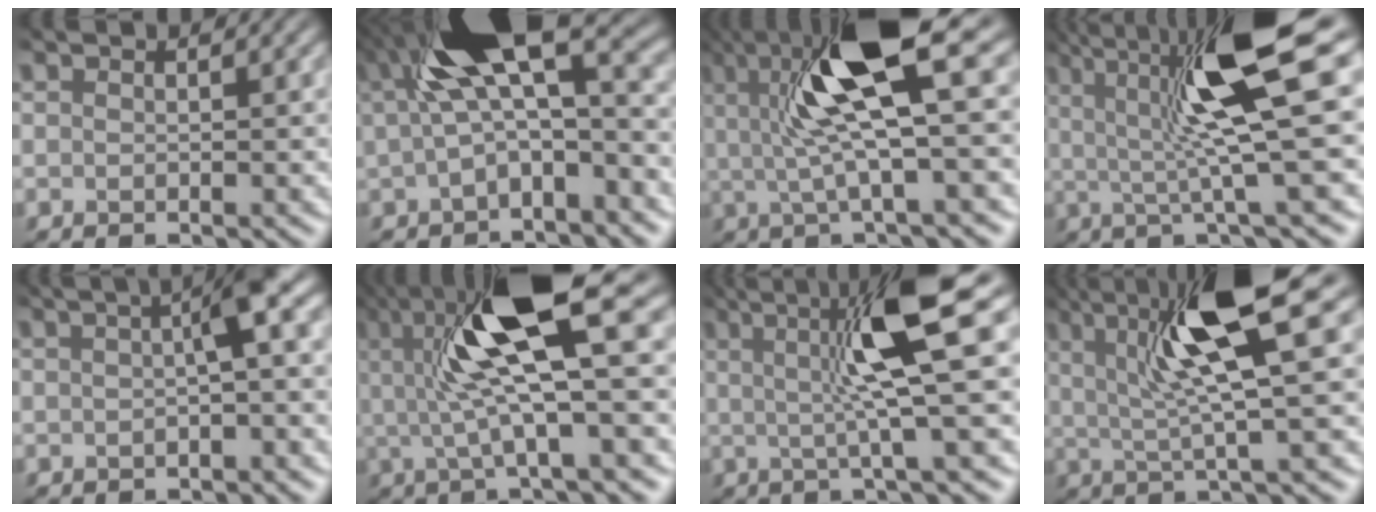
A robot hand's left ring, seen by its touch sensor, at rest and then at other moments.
{"total": 8.3, "force": [1.6, 3.1, 7.5], "torque": [-0.132, 0.009, 0.021]}
{"total": 8.4, "force": [2.5, 1.7, 7.8], "torque": [-0.152, -0.003, 0.051]}
{"total": 9.3, "force": [1.7, 1.5, 9.0], "torque": [-0.151, 0.000, 0.030]}
{"total": 3.5, "force": [0.3, 0.4, 3.4], "torque": [-0.053, 0.013, 0.005]}
{"total": 9.3, "force": [2.2, 2.1, 8.8], "torque": [-0.171, -0.003, 0.047]}
{"total": 6.8, "force": [1.1, 0.6, 6.7], "torque": [-0.107, 0.001, 0.018]}
{"total": 7.7, "force": [2.6, 1.2, 7.1], "torque": [-0.131, -0.004, 0.048]}